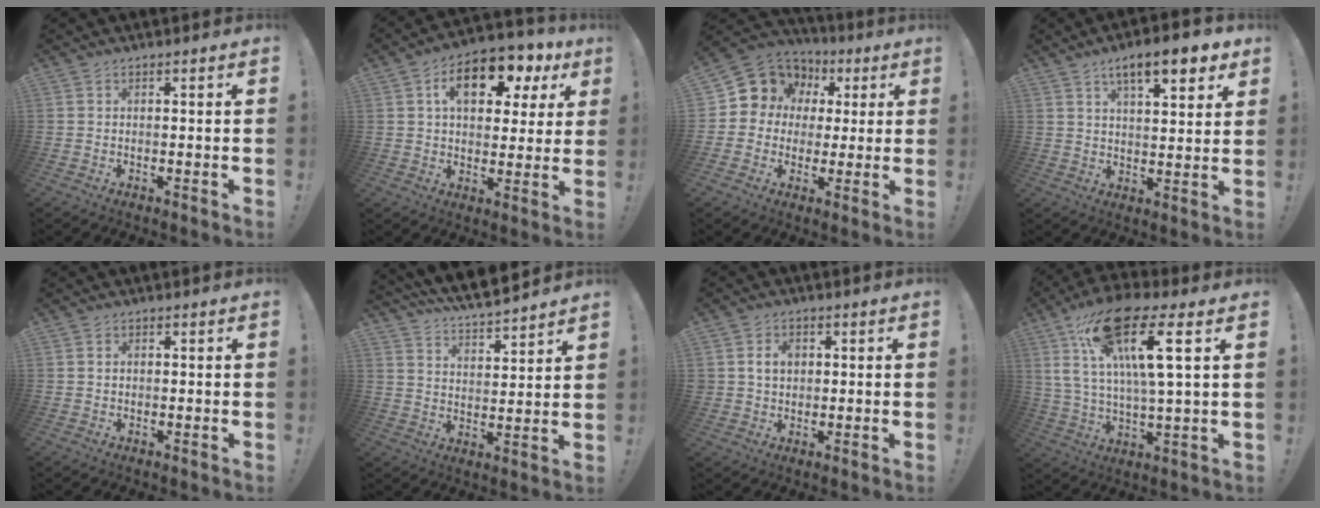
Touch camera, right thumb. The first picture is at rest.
{"total": 14.4, "force": [6.0, 8.4, 10.1], "torque": [-0.149, -0.018, 0.103]}
{"total": 10.8, "force": [4.0, 9.6, 2.7], "torque": [-0.039, -0.026, 0.086]}
{"total": 10.9, "force": [6.5, 3.0, 8.2], "torque": [-0.119, -0.029, 0.104]}
{"total": 0.7, "force": [0.2, 0.6, 0.3], "torque": [-0.008, 0.003, 0.005]}
{"total": 8.6, "force": [8.0, 1.7, 2.7], "torque": [-0.067, -0.062, 0.146]}
{"total": 5.4, "force": [1.2, 4.6, 2.6], "torque": [-0.044, 0.005, 0.021]}
{"total": 19.0, "force": [8.9, 4.7, 16.1], "torque": [-0.299, -0.029, 0.136]}